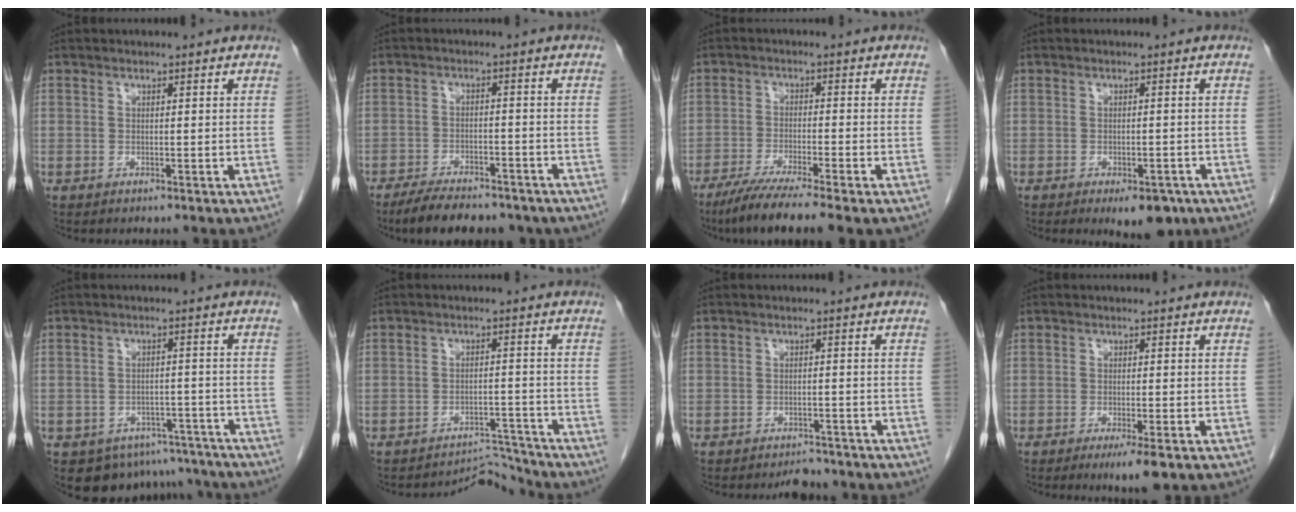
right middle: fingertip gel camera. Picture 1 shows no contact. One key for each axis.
{"total": 10.9, "fx": -8.9, "fy": 3.5, "fz": 5.2, "tx": -0.076, "ty": -0.004, "tz": -0.127}
{"total": 8.2, "fx": -6.1, "fy": -0.5, "fz": 5.4, "tx": -0.087, "ty": -0.022, "tz": -0.102}
{"total": 5.5, "fx": -3.5, "fy": 2.3, "fz": 3.6, "tx": -0.036, "ty": -0.001, "tz": -0.041}
{"total": 9.7, "fx": -7.8, "fy": 5.6, "fz": 1.5, "tx": -0.005, "ty": 0.017, "tz": -0.087}
{"total": 4.5, "fx": -4.1, "fy": -0.1, "fz": -1.8, "tx": 0.041, "ty": 0.017, "tz": -0.058}
{"total": 3.0, "fx": -2.8, "fy": 1.1, "fz": 0.4, "tx": -0.008, "ty": -0.001, "tz": -0.041}
{"total": 3.8, "fx": -2.2, "fy": 0.6, "fz": 3.1, "tx": -0.045, "ty": -0.008, "tz": -0.032}